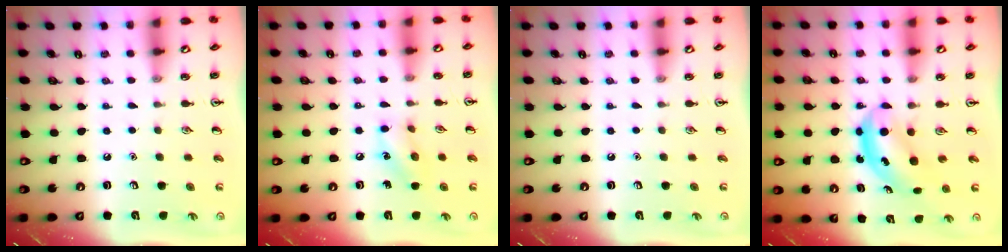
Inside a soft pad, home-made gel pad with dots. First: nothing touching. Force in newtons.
{"total": 8.8, "press": 8.7, "slide": 1.2}
{"total": 0.0}
{"total": 5.1, "press": 5.0, "slide": 0.7}